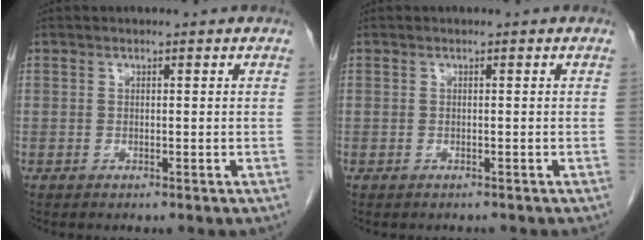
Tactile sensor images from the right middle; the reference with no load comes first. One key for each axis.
{"total": 0.7, "fx": -0.7, "fy": 0.2, "fz": 0.0, "tx": -0.008, "ty": -0.001, "tz": -0.012}